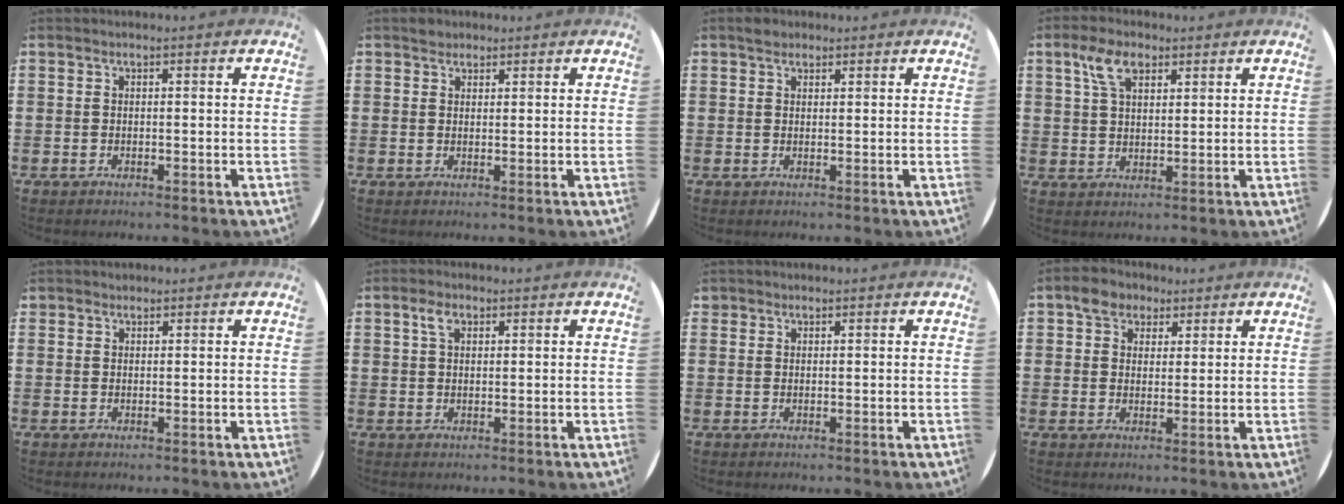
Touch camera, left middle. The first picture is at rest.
{"total": 1.5, "force": [1.4, 0.7, 0.0], "torque": [0.006, 0.000, 0.025]}
{"total": 1.4, "force": [1.2, 0.7, 0.1], "torque": [0.004, 0.000, 0.023]}
{"total": 5.4, "force": [3.2, 2.8, 3.4], "torque": [-0.069, 0.008, 0.057]}
{"total": 0.9, "force": [0.8, 0.3, -0.1], "torque": [0.002, 0.003, 0.016]}
{"total": 2.6, "force": [1.5, 1.4, 1.6], "torque": [-0.028, 0.004, 0.026]}
{"total": 0.9, "force": [0.8, 0.4, -0.1], "torque": [-0.001, 0.002, 0.016]}
{"total": 4.0, "force": [2.9, 2.8, 0.7], "torque": [-0.017, 0.012, 0.052]}